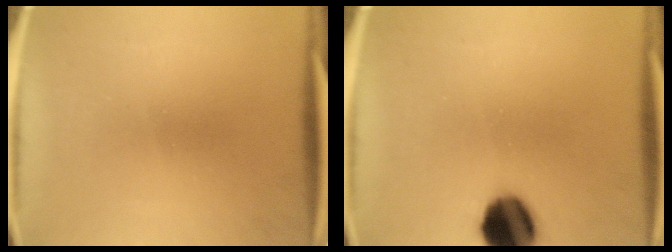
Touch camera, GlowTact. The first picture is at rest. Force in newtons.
{"total": 12.5}